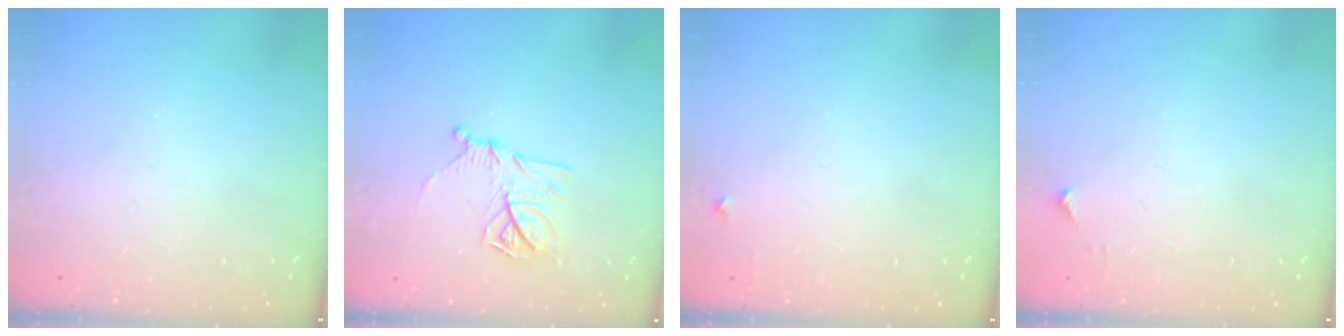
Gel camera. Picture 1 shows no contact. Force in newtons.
{"total": 11.7, "press": 11.7, "slide": 0.4}
{"total": 4.1, "press": 4.1, "slide": 0.6}
{"total": 3.4, "press": 3.4, "slide": 0.4}